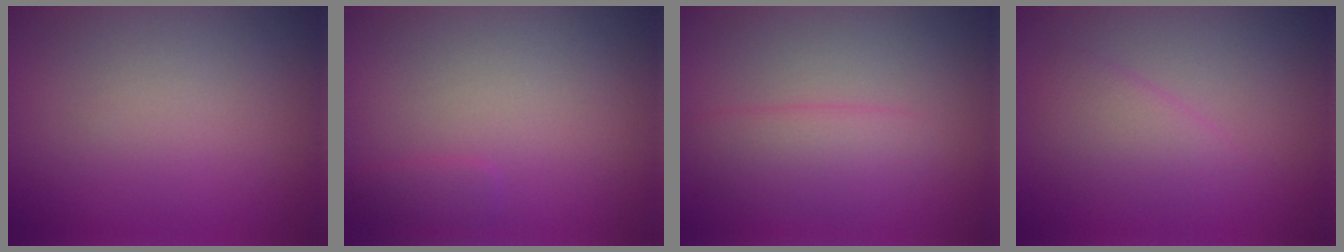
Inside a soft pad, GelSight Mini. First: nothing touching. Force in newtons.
{"total": 0.9, "press": 0.9, "slide": 0.1}
{"total": 2.4, "press": 2.4, "slide": 0.1}
{"total": 2.3, "press": 2.3, "slide": 0.1}